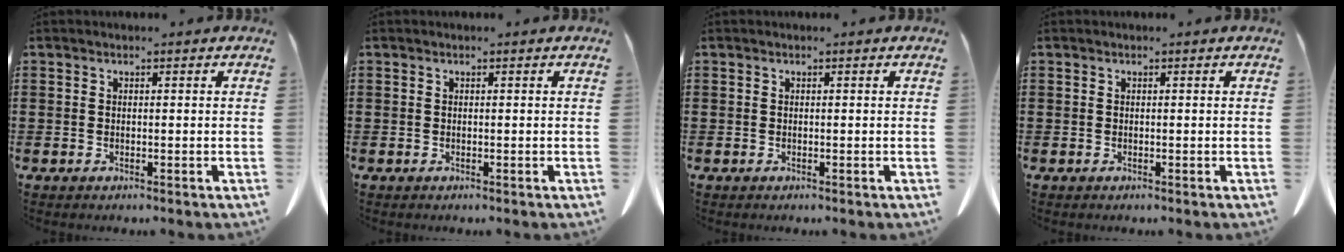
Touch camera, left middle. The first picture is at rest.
{"total": 0.0}
{"total": 0.0}
{"total": 0.0}